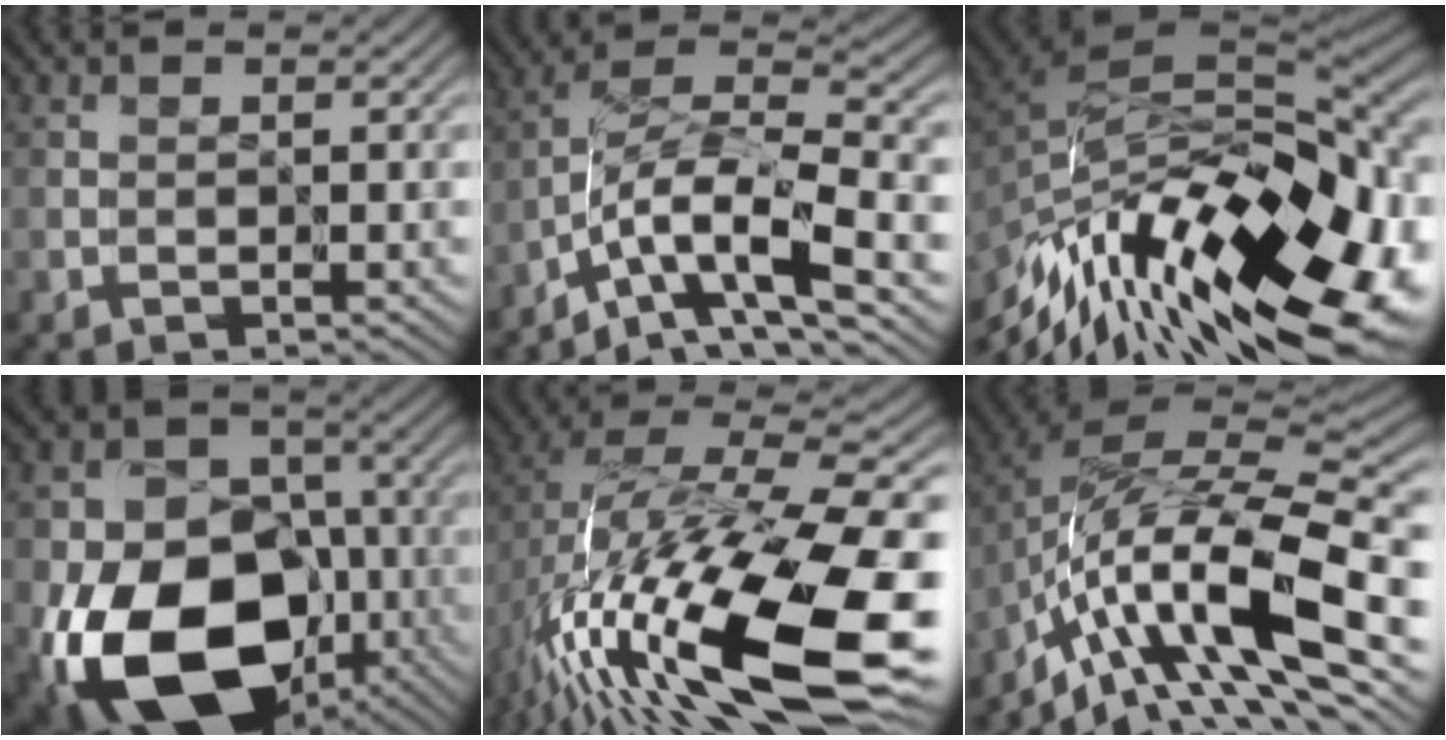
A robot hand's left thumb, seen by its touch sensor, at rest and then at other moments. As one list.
[{"total": 11.8, "force": [-6.5, 3.8, 9.1], "torque": [-0.171, 0.001, -0.125]}, {"total": 17.9, "force": [-8.5, 7.7, 13.7], "torque": [-0.253, -0.014, -0.127]}, {"total": 20.0, "force": [-7.3, 14.8, 11.4], "torque": [-0.212, -0.049, -0.126]}, {"total": 18.6, "force": [-5.7, 6.8, 16.4], "torque": [-0.316, -0.014, -0.096]}, {"total": 14.9, "force": [-7.2, 5.4, 11.9], "torque": [-0.222, 0.008, -0.145]}]